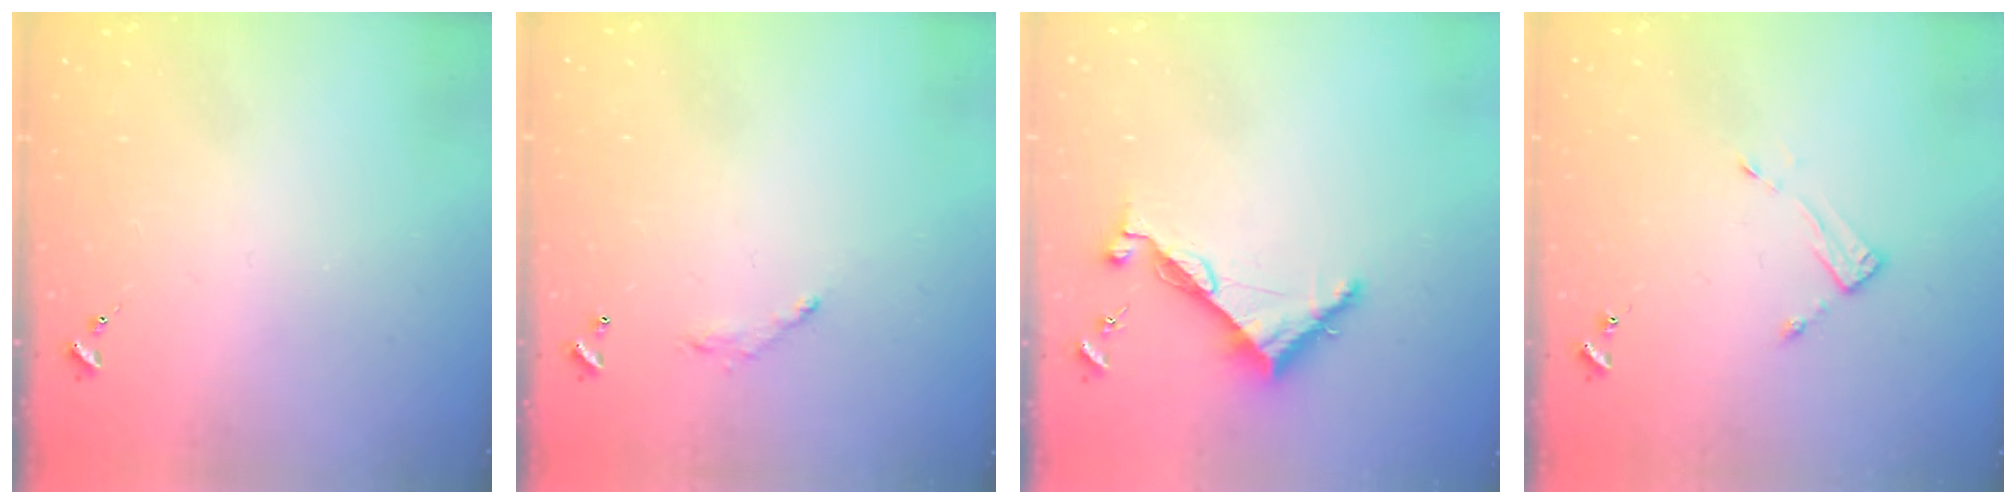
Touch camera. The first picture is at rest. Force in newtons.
{"total": 6.2, "press": 6.2, "slide": 0.4}
{"total": 6.8, "press": 6.8, "slide": 0.3}
{"total": 3.5, "press": 3.5, "slide": 0.1}